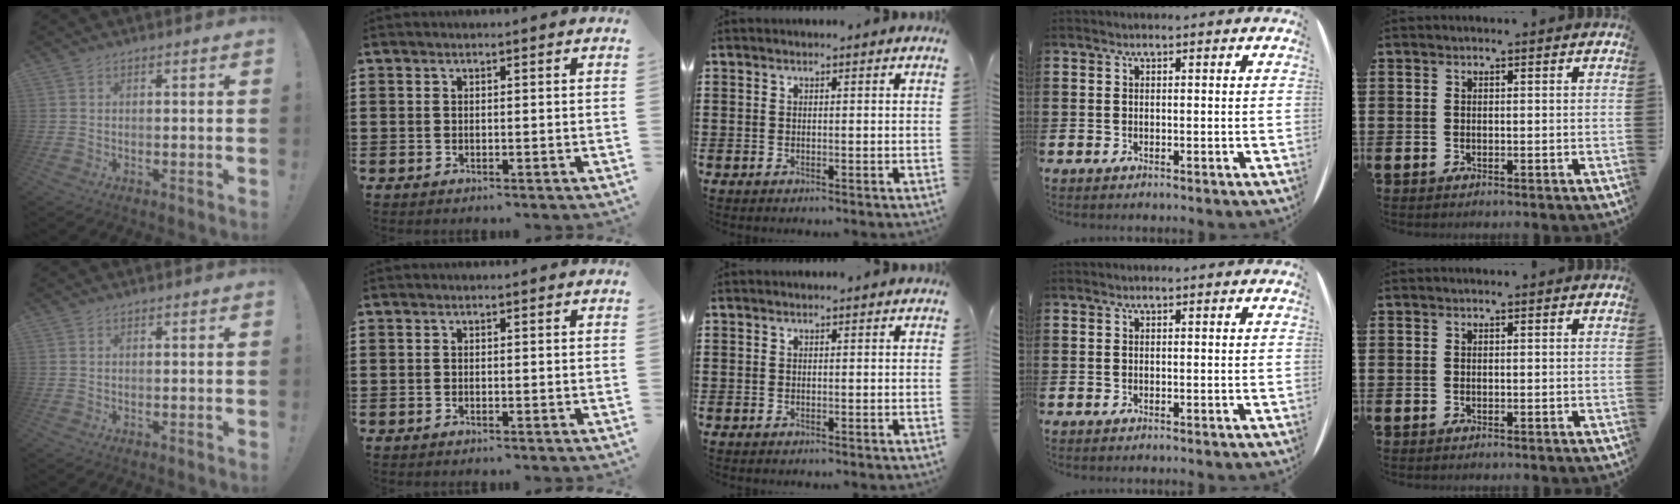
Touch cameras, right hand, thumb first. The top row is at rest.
{}